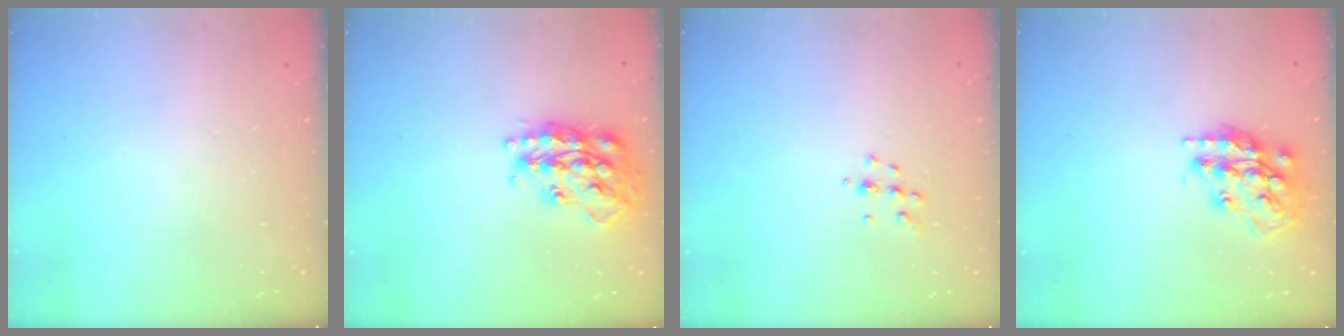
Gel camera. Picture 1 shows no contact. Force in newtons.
{"total": 19.5, "press": 19.4, "slide": 1.3}
{"total": 4.7, "press": 4.6, "slide": 0.8}
{"total": 16.2, "press": 16.1, "slide": 1.2}